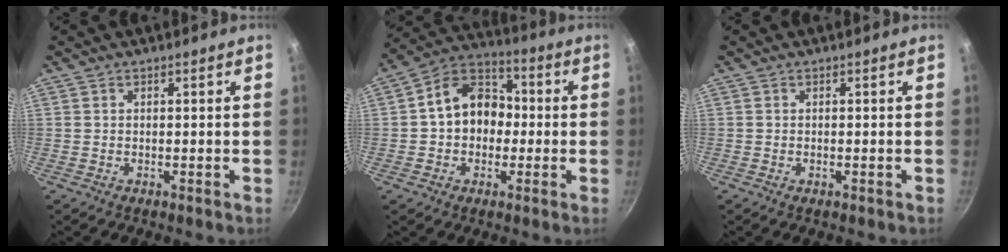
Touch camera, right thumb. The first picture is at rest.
{"total": 12.8, "force": [-0.1, 10.0, 7.9], "torque": [-0.080, 0.037, -0.022]}
{"total": 0.6, "force": [-0.2, 0.2, 0.5], "torque": [-0.007, 0.002, -0.004]}